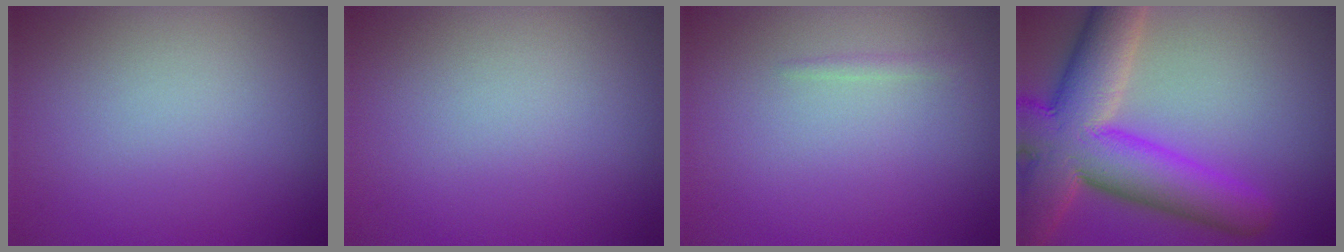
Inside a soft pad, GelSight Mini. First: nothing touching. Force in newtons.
{"total": 0.0}
{"total": 0.6, "press": 0.6, "slide": 0.0}
{"total": 11.7, "press": 11.6, "slide": 0.5}